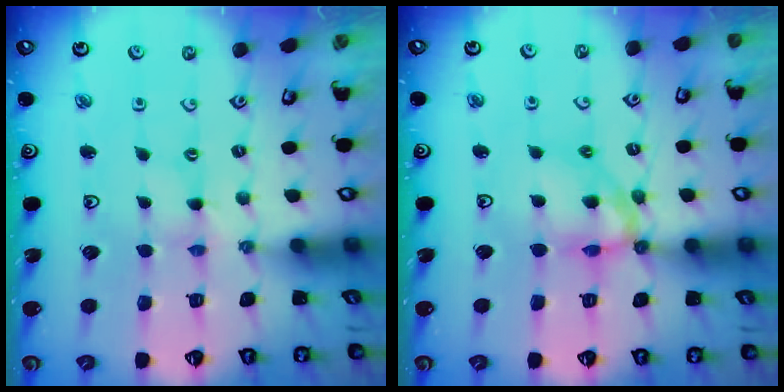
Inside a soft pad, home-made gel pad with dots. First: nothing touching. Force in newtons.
{"total": 11.7, "press": 11.6, "slide": 1.3}